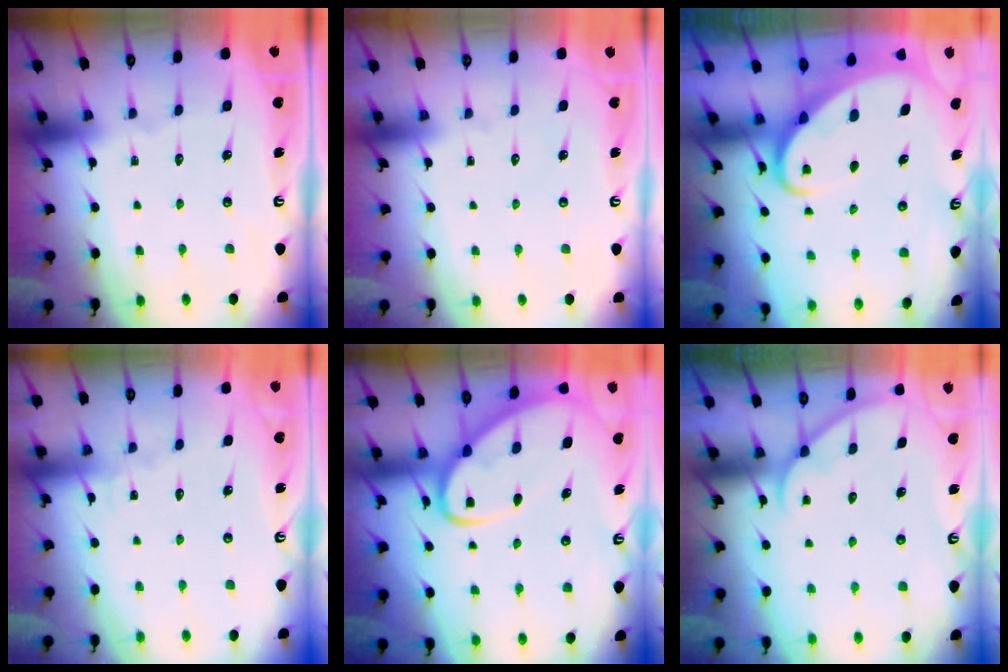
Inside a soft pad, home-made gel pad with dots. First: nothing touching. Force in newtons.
{"total": 0.0}
{"total": 3.8, "press": 3.7, "slide": 0.4}
{"total": 3.9, "press": 3.9, "slide": 0.4}
{"total": 9.4, "press": 9.4, "slide": 1.0}
{"total": 3.1, "press": 3.0, "slide": 0.3}